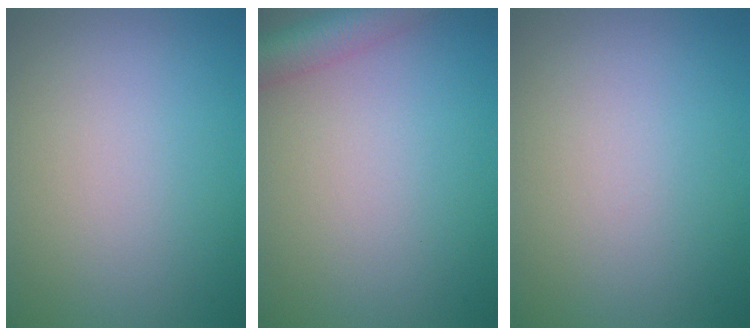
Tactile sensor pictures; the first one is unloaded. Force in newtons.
{"total": 4.9, "press": 4.9, "slide": 0.3}
{"total": 0.0}